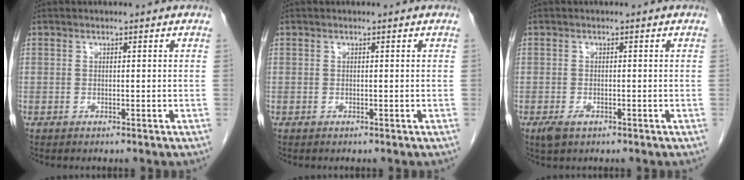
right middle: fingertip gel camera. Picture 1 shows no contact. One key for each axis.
{"total": 0.0}
{"total": 2.0, "fx": -1.1, "fy": 0.9, "fz": 1.4, "tx": -0.032, "ty": -0.003, "tz": -0.014}